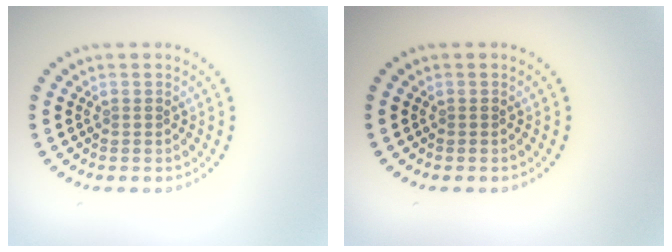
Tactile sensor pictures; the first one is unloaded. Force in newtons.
{"total": 0.0}